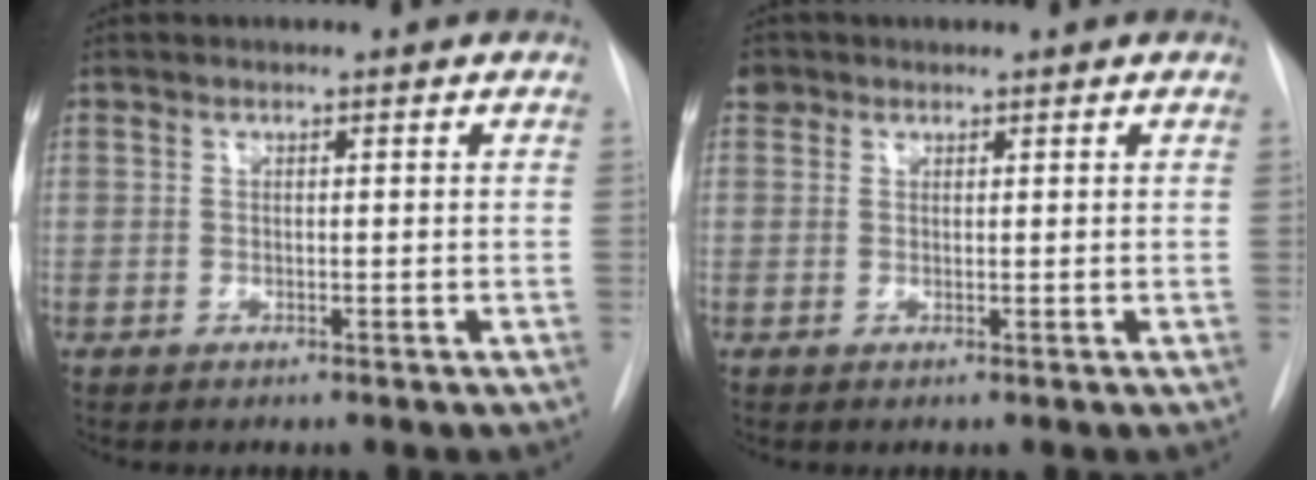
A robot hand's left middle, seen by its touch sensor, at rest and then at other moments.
{"total": 1.7, "force": [1.0, 1.4, 0.1], "torque": [0.005, 0.013, 0.014]}